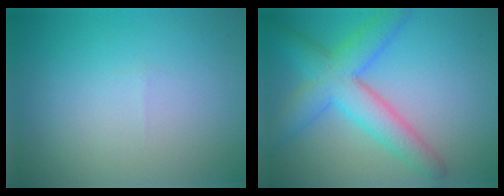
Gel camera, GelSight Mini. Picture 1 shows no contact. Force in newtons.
{"total": 6.1, "press": 6.1, "slide": 0.2}